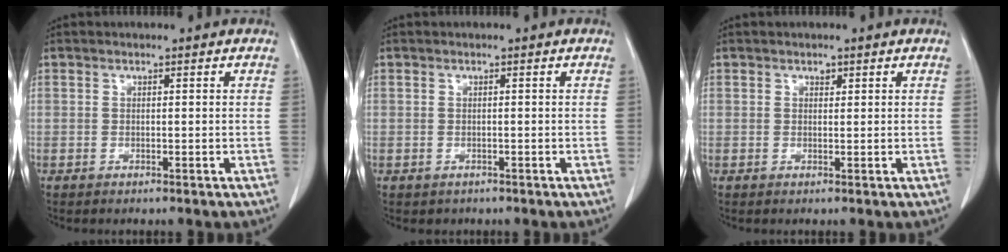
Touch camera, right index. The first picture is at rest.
{"total": 0.7, "force": [-0.4, 0.6, 0.1], "torque": [-0.006, 0.002, 0.000]}
{"total": 0.7, "force": [0.5, 0.5, 0.3], "torque": [-0.004, -0.002, 0.007]}